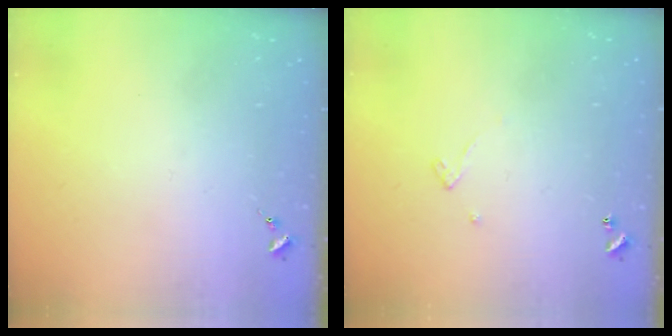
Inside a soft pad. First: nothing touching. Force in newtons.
{"total": 3.2, "press": 3.2, "slide": 0.2}